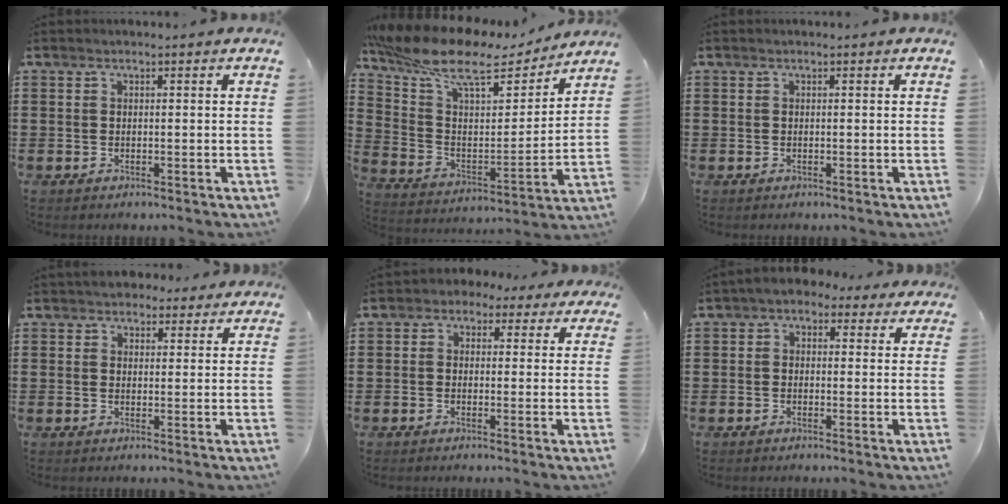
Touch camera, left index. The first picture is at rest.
{"total": 13.1, "force": [9.8, 4.1, 7.6], "torque": [-0.176, -0.050, 0.168]}
{"total": 0.0}
{"total": 3.2, "force": [2.5, 1.9, 0.6], "torque": [-0.013, 0.004, 0.045]}
{"total": 2.0, "force": [0.2, 1.7, 0.9], "torque": [-0.025, 0.010, 0.001]}
{"total": 1.8, "force": [0.2, 1.6, 0.9], "torque": [-0.024, 0.012, 0.000]}